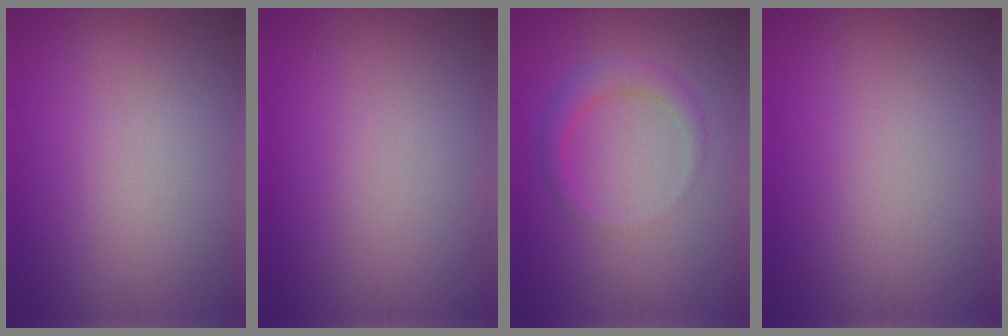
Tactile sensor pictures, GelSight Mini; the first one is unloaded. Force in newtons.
{"total": 0.0}
{"total": 2.2, "press": 2.2, "slide": 0.1}
{"total": 0.0}